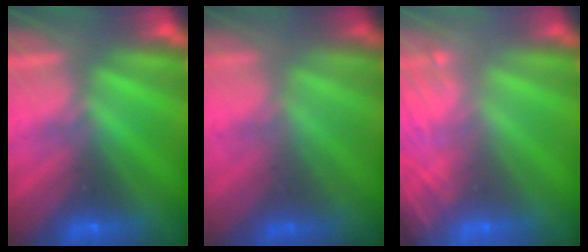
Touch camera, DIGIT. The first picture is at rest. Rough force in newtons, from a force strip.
{"total": 1.7}
{"total": 8.4}